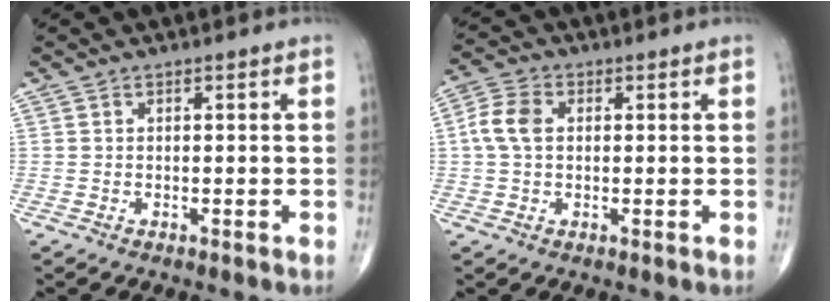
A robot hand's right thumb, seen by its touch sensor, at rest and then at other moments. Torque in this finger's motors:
{"motor_torque": [-0.10, 0.21, 0.25, -0.01, 0.14]}